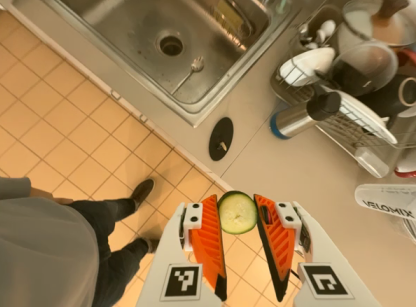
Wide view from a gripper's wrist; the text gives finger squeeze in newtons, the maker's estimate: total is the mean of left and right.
{"total": 7.4, "left": 6.9, "right": 7.9}